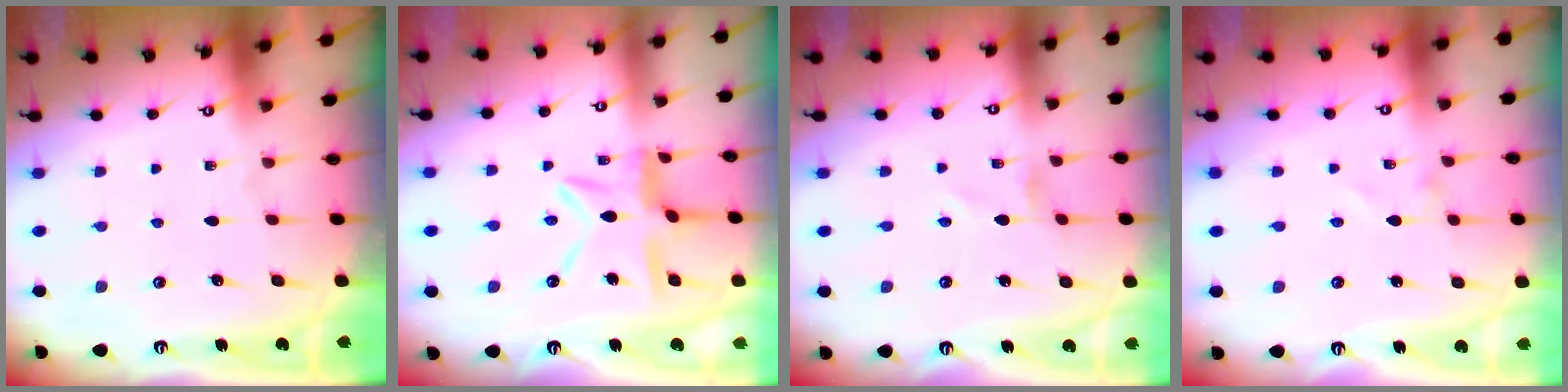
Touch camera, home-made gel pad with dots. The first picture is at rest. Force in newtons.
{"total": 11.5, "press": 11.5, "slide": 1.2}
{"total": 0.0}
{"total": 1.4, "press": 1.4, "slide": 0.0}